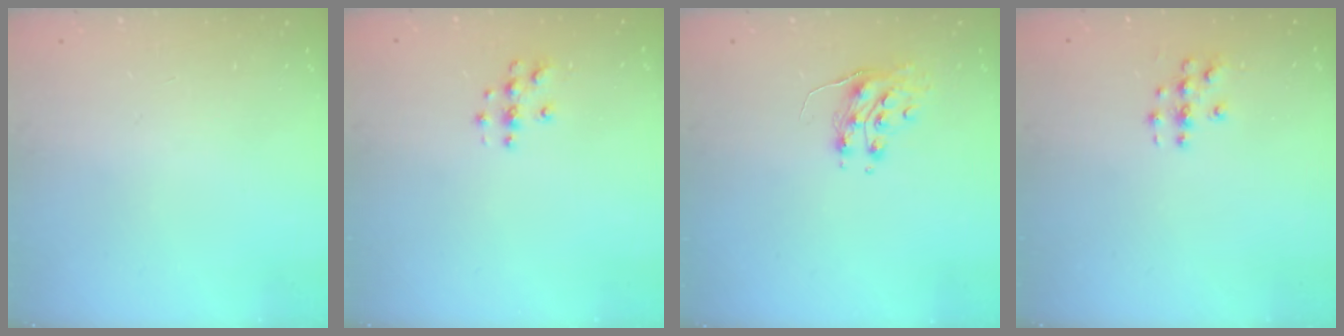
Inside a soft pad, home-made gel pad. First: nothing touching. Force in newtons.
{"total": 3.8, "press": 3.8, "slide": 0.4}
{"total": 8.9, "press": 8.9, "slide": 0.3}
{"total": 3.4, "press": 3.4, "slide": 0.2}